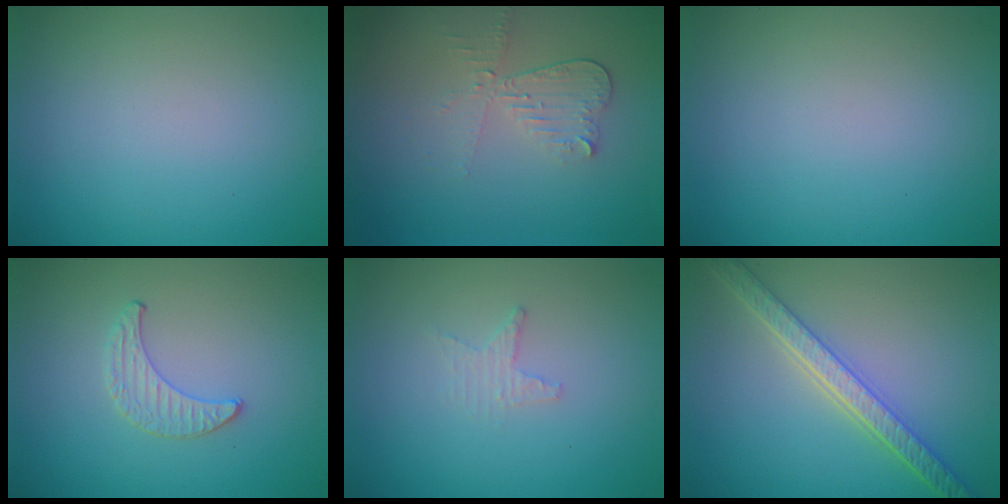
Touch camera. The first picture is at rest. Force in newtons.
{"total": 2.5, "press": 2.3, "slide": 0.9}
{"total": 0.0}
{"total": 1.0, "press": 1.0, "slide": 0.3}
{"total": 1.2, "press": 1.2, "slide": 0.4}
{"total": 4.8, "press": 4.1, "slide": 2.4}